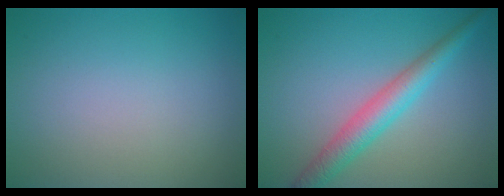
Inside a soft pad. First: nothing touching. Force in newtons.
{"total": 3.9, "press": 3.9, "slide": 0.1}